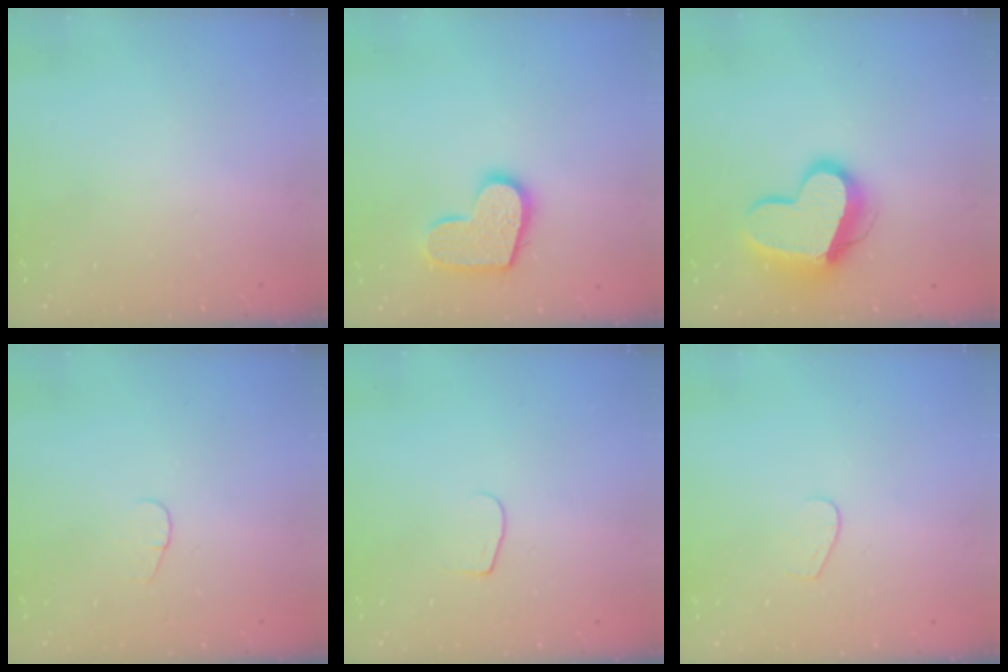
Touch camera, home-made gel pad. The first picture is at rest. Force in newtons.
{"total": 12.7, "press": 12.7, "slide": 0.7}
{"total": 14.7, "press": 14.6, "slide": 1.3}
{"total": 3.6, "press": 3.6, "slide": 0.4}
{"total": 3.8, "press": 3.8, "slide": 0.5}
{"total": 3.3, "press": 3.3, "slide": 0.2}